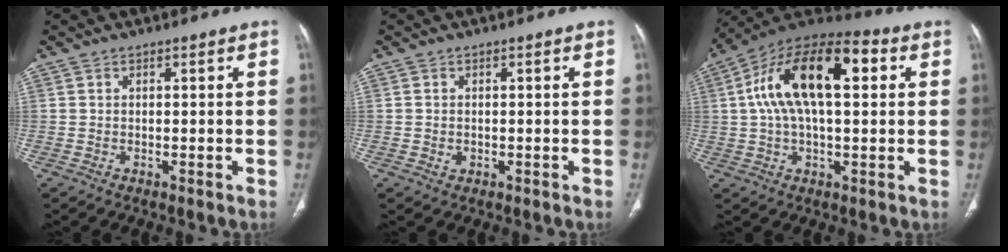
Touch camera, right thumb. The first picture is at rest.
{"total": 1.1, "force": [-0.1, 0.9, 0.5], "torque": [-0.009, 0.000, 0.002]}
{"total": 20.0, "force": [4.4, 9.4, 17.0], "torque": [-0.288, 0.034, 0.063]}